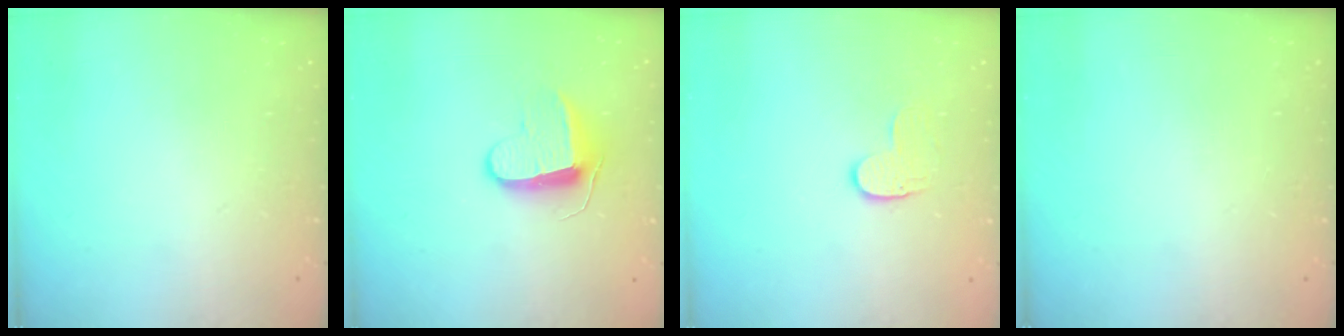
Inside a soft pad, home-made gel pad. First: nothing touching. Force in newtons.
{"total": 9.3, "press": 9.3, "slide": 0.0}
{"total": 3.6, "press": 3.6, "slide": 0.3}
{"total": 0.0}